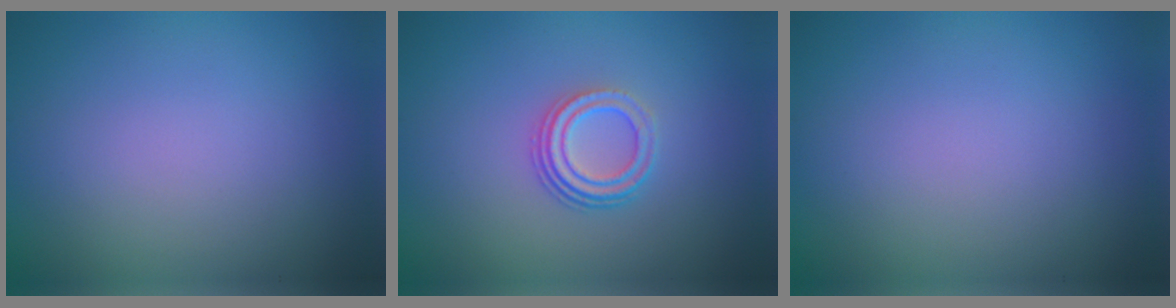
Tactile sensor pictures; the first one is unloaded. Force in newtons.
{"total": 3.2, "press": 2.3, "slide": 2.3}
{"total": 0.0}